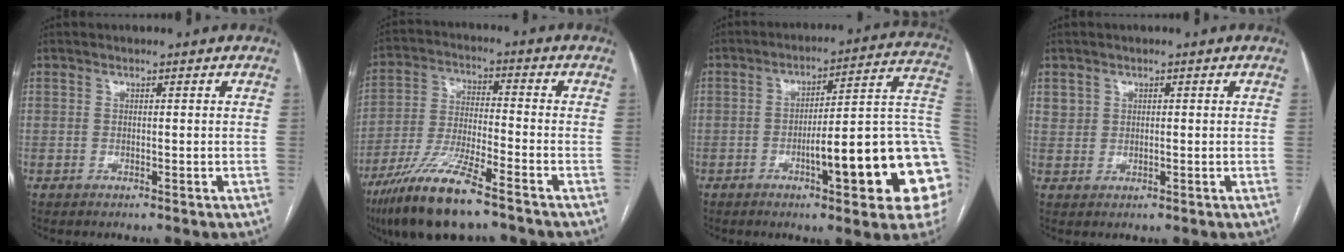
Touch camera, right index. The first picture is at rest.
{"total": 13.3, "force": [-9.1, 1.8, 9.5], "torque": [-0.190, -0.029, -0.167]}
{"total": 20.3, "force": [-4.6, 3.0, 19.5], "torque": [-0.167, 0.029, -0.053]}
{"total": 1.8, "force": [0.8, 1.6, 0.3], "torque": [0.003, 0.005, 0.013]}